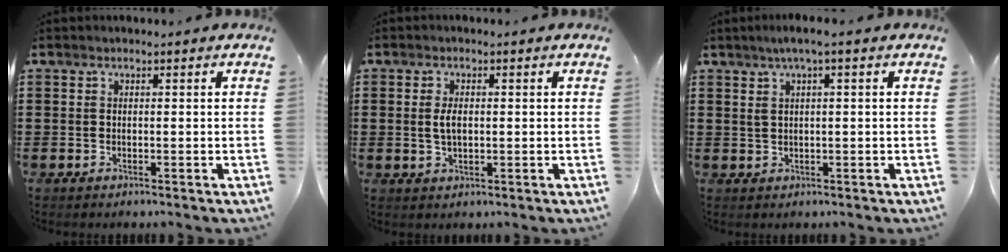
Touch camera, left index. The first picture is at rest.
{"total": 2.8, "force": [0.3, 1.2, 2.5], "torque": [-0.060, 0.001, 0.002]}
{"total": 2.4, "force": [0.8, 0.1, 2.2], "torque": [-0.043, -0.001, 0.013]}